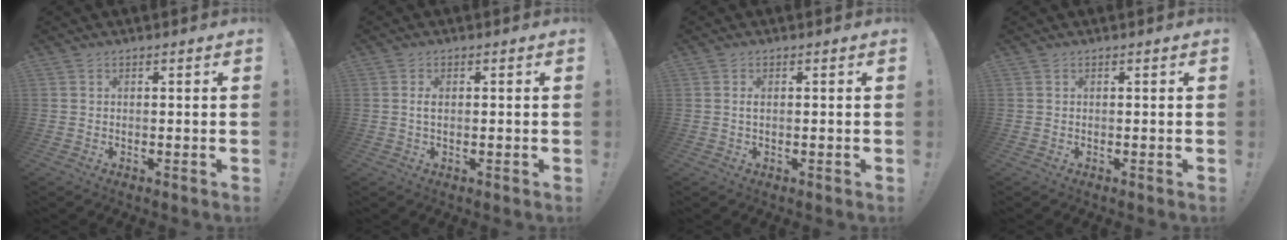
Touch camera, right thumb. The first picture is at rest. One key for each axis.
{"total": 1.7, "fx": -0.2, "fy": 0.5, "fz": 1.6, "tx": -0.029, "ty": 0.002, "tz": -0.006}
{"total": 1.1, "fx": -0.2, "fy": 0.2, "fz": 1.0, "tx": -0.027, "ty": 0.005, "tz": -0.004}
{"total": 0.0}